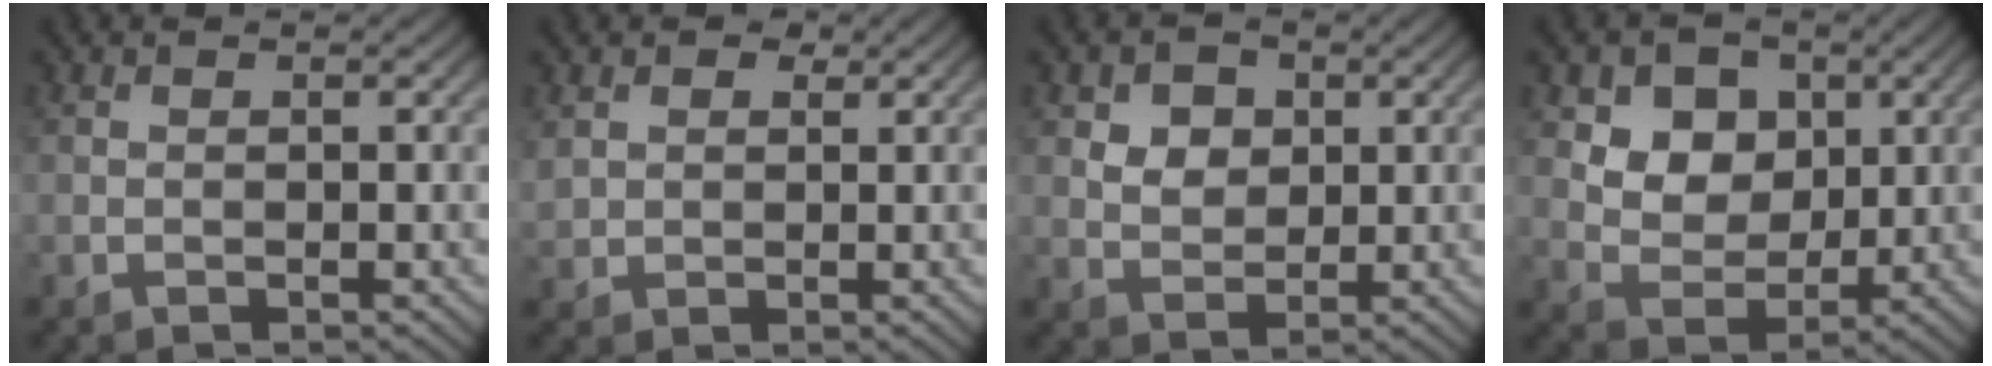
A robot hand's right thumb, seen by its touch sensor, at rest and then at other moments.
{"total": 3.5, "force": [1.8, 2.7, 1.3], "torque": [-0.042, 0.003, 0.037]}
{"total": 4.5, "force": [1.8, 3.4, 2.3], "torque": [-0.050, -0.006, 0.029]}
{"total": 7.9, "force": [3.5, 6.0, 3.9], "torque": [-0.103, -0.017, 0.082]}